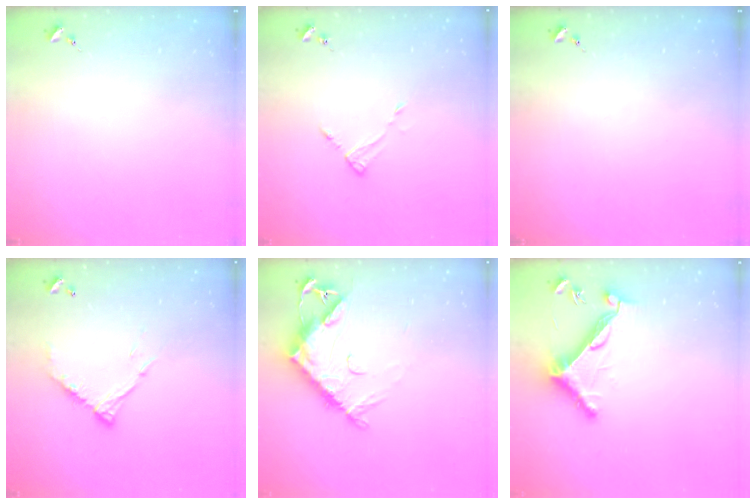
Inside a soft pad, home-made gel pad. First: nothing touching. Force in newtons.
{"total": 3.4, "press": 3.4, "slide": 0.4}
{"total": 0.0}
{"total": 12.1, "press": 12.1, "slide": 1.1}
{"total": 14.3, "press": 14.2, "slide": 1.3}
{"total": 11.1, "press": 11.0, "slide": 0.7}